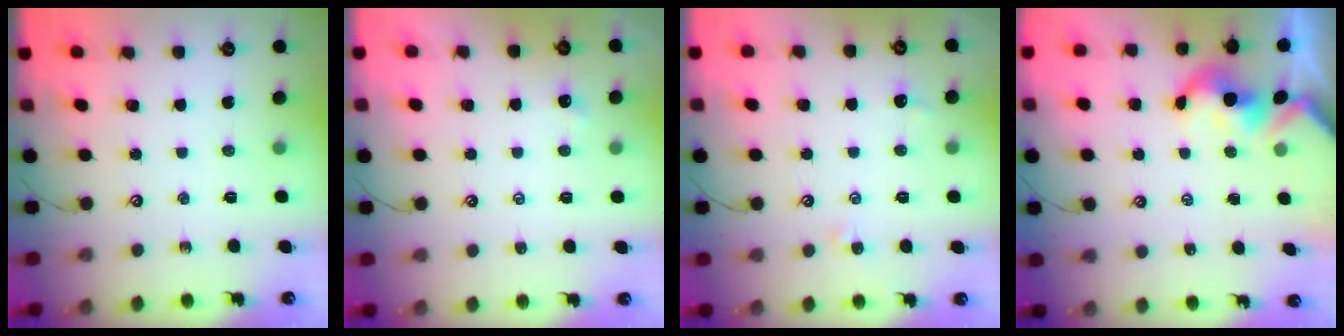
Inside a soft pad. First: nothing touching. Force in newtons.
{"total": 0.0}
{"total": 0.8, "press": 0.5, "slide": 0.5}
{"total": 2.0, "press": 2.0, "slide": 0.1}